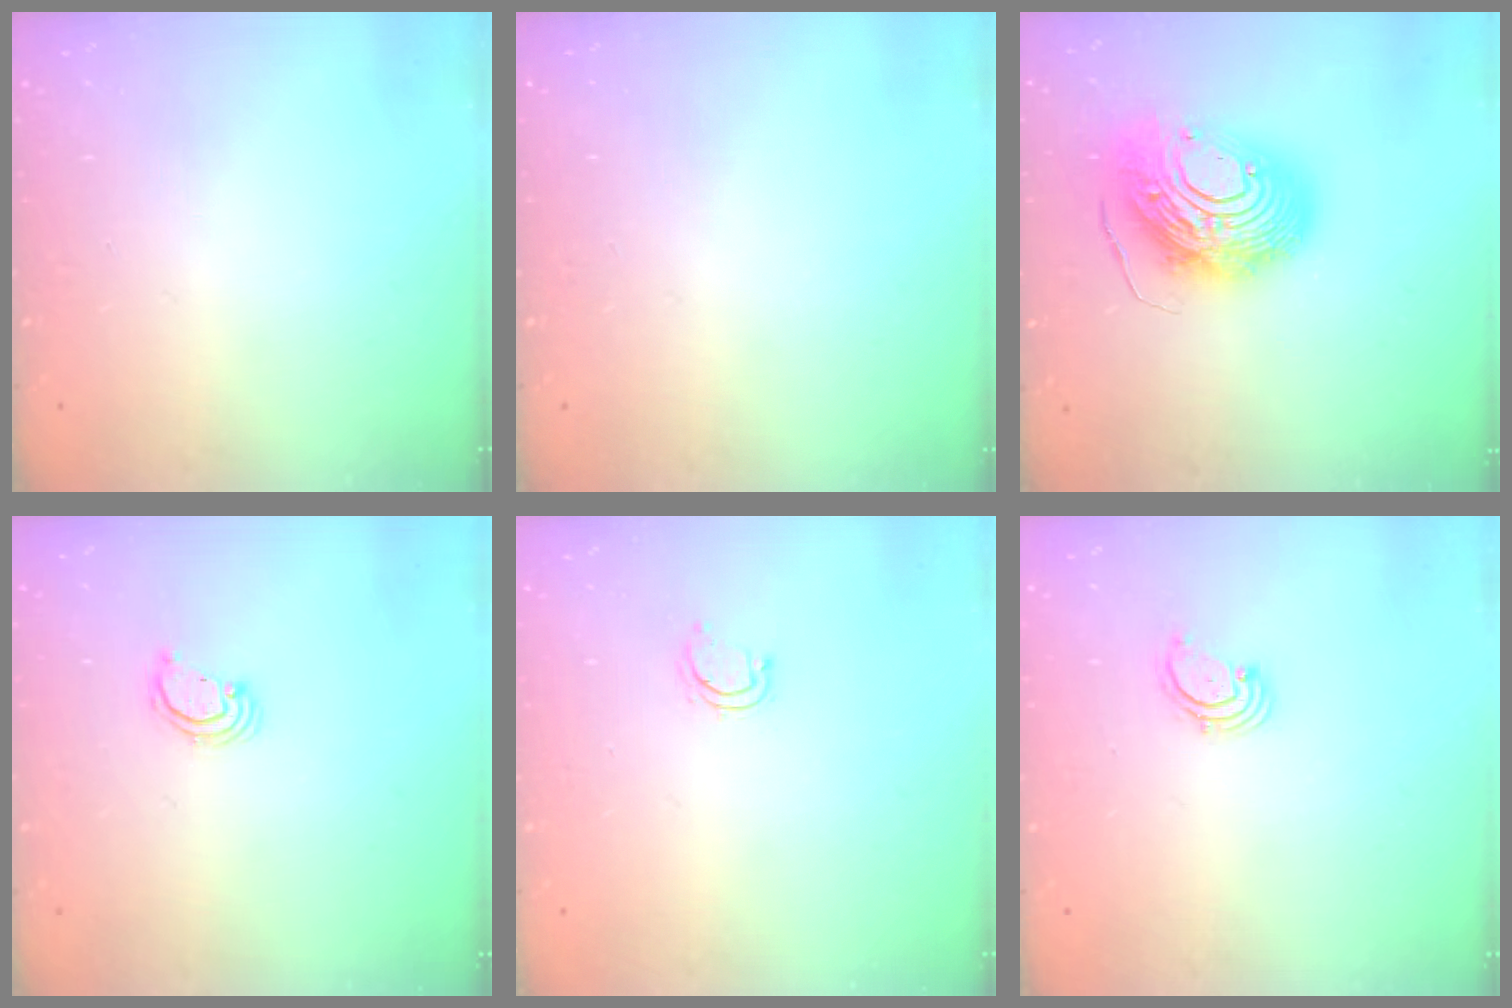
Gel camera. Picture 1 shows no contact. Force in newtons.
{"total": 0.0}
{"total": 18.0, "press": 17.9, "slide": 1.9}
{"total": 2.2, "press": 2.2, "slide": 0.2}
{"total": 4.0, "press": 3.9, "slide": 0.4}
{"total": 1.7, "press": 1.7, "slide": 0.2}